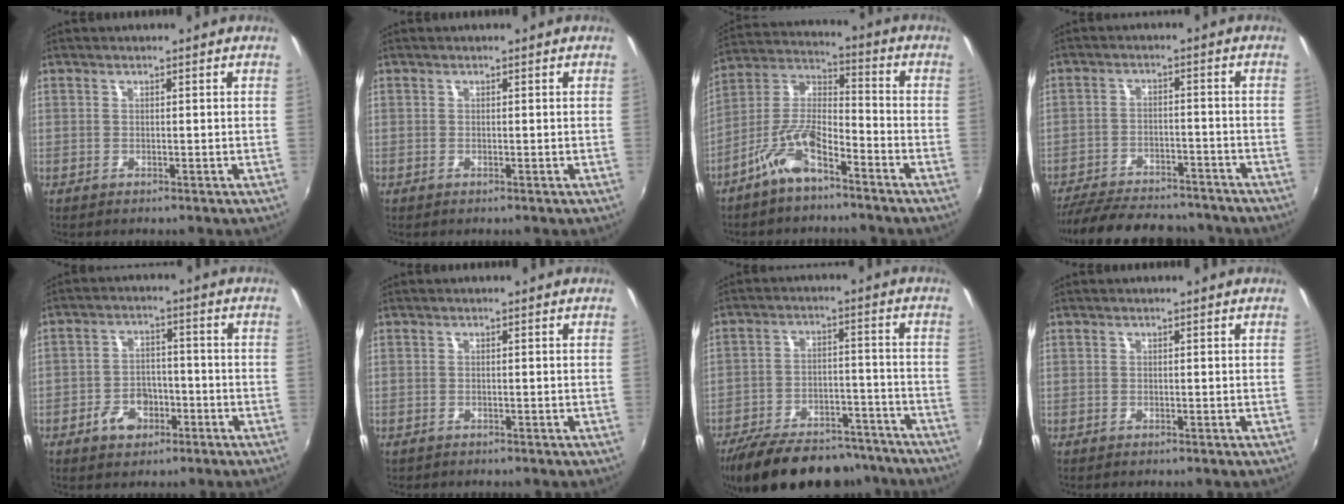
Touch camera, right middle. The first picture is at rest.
{"total": 0.0}
{"total": 9.4, "force": [-6.2, 3.0, 6.4], "torque": [-0.141, 0.014, -0.120]}
{"total": 20.4, "force": [-17.4, 6.5, 8.5], "torque": [-0.182, -0.009, -0.244]}
{"total": 6.2, "force": [-3.5, 4.2, 2.8], "torque": [-0.067, 0.011, -0.052]}
{"total": 0.5, "force": [-0.4, 0.3, 0.0], "torque": [-0.003, -0.001, -0.006]}
{"total": 22.7, "force": [-18.8, 8.5, 9.5], "torque": [-0.190, 0.004, -0.258]}
{"total": 0.0}